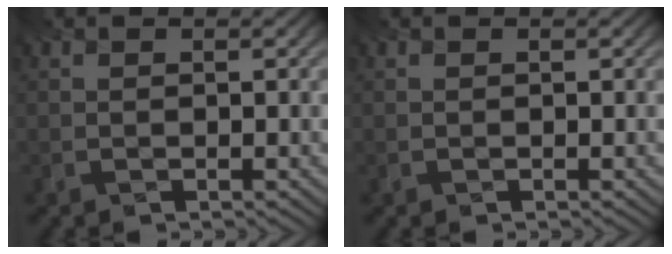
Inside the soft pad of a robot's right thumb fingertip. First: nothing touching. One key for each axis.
{"total": 0.0}